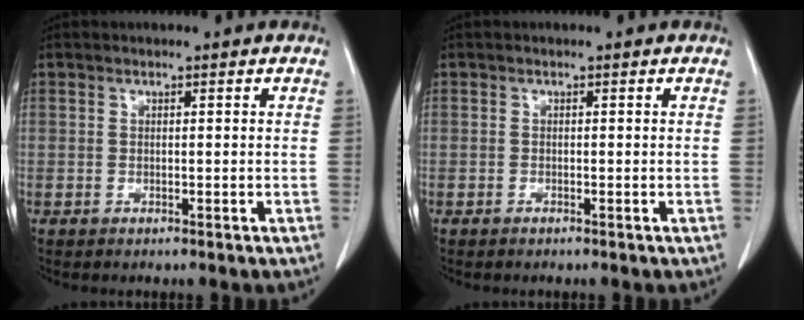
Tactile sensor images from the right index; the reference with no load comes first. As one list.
[{"total": 0.0}]